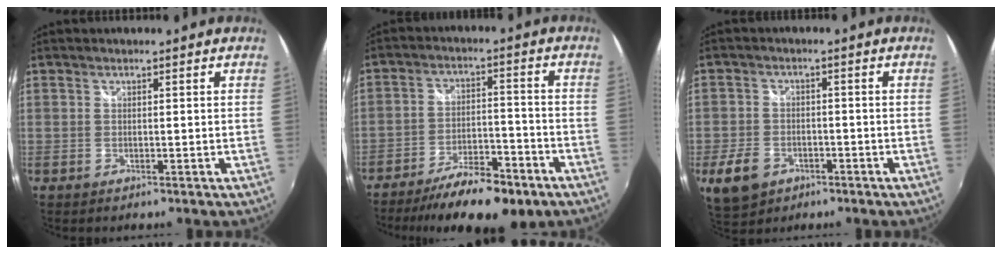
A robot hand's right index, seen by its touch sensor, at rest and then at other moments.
{"total": 15.8, "force": [-11.7, 4.8, 9.5], "torque": [-0.180, -0.018, -0.175]}
{"total": 7.9, "force": [-3.9, 5.8, 3.9], "torque": [-0.109, -0.001, -0.062]}